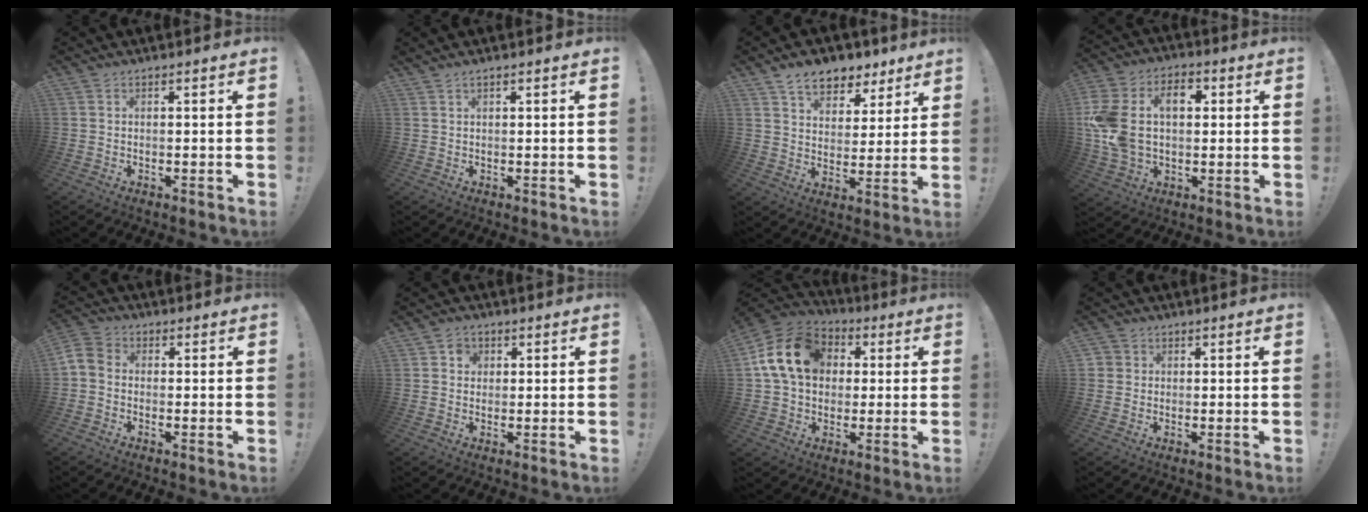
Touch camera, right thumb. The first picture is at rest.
{"total": 0.9, "force": [0.7, 0.2, 0.5], "torque": [-0.017, 0.002, 0.015]}
{"total": 9.8, "force": [7.2, 5.7, 3.5], "torque": [-0.053, -0.045, 0.135]}
{"total": 17.9, "force": [3.2, 12.3, 12.6], "torque": [-0.260, -0.002, 0.056]}
{"total": 4.8, "force": [-1.2, 3.7, 2.9], "torque": [-0.064, 0.012, -0.017]}
{"total": 3.3, "force": [0.8, 3.0, 0.9], "torque": [-0.013, 0.003, 0.013]}
{"total": 17.2, "force": [3.9, 13.4, 10.1], "torque": [-0.172, 0.011, 0.079]}
{"total": 2.1, "force": [0.2, 2.1, 0.5], "torque": [-0.007, 0.003, 0.004]}